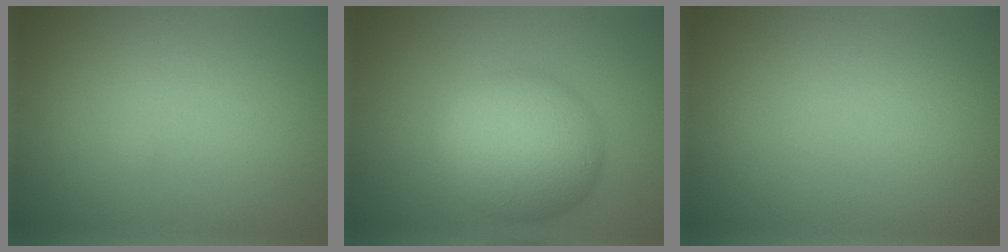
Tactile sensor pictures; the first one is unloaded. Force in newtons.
{"total": 8.0, "press": 8.0, "slide": 0.1}
{"total": 0.0}